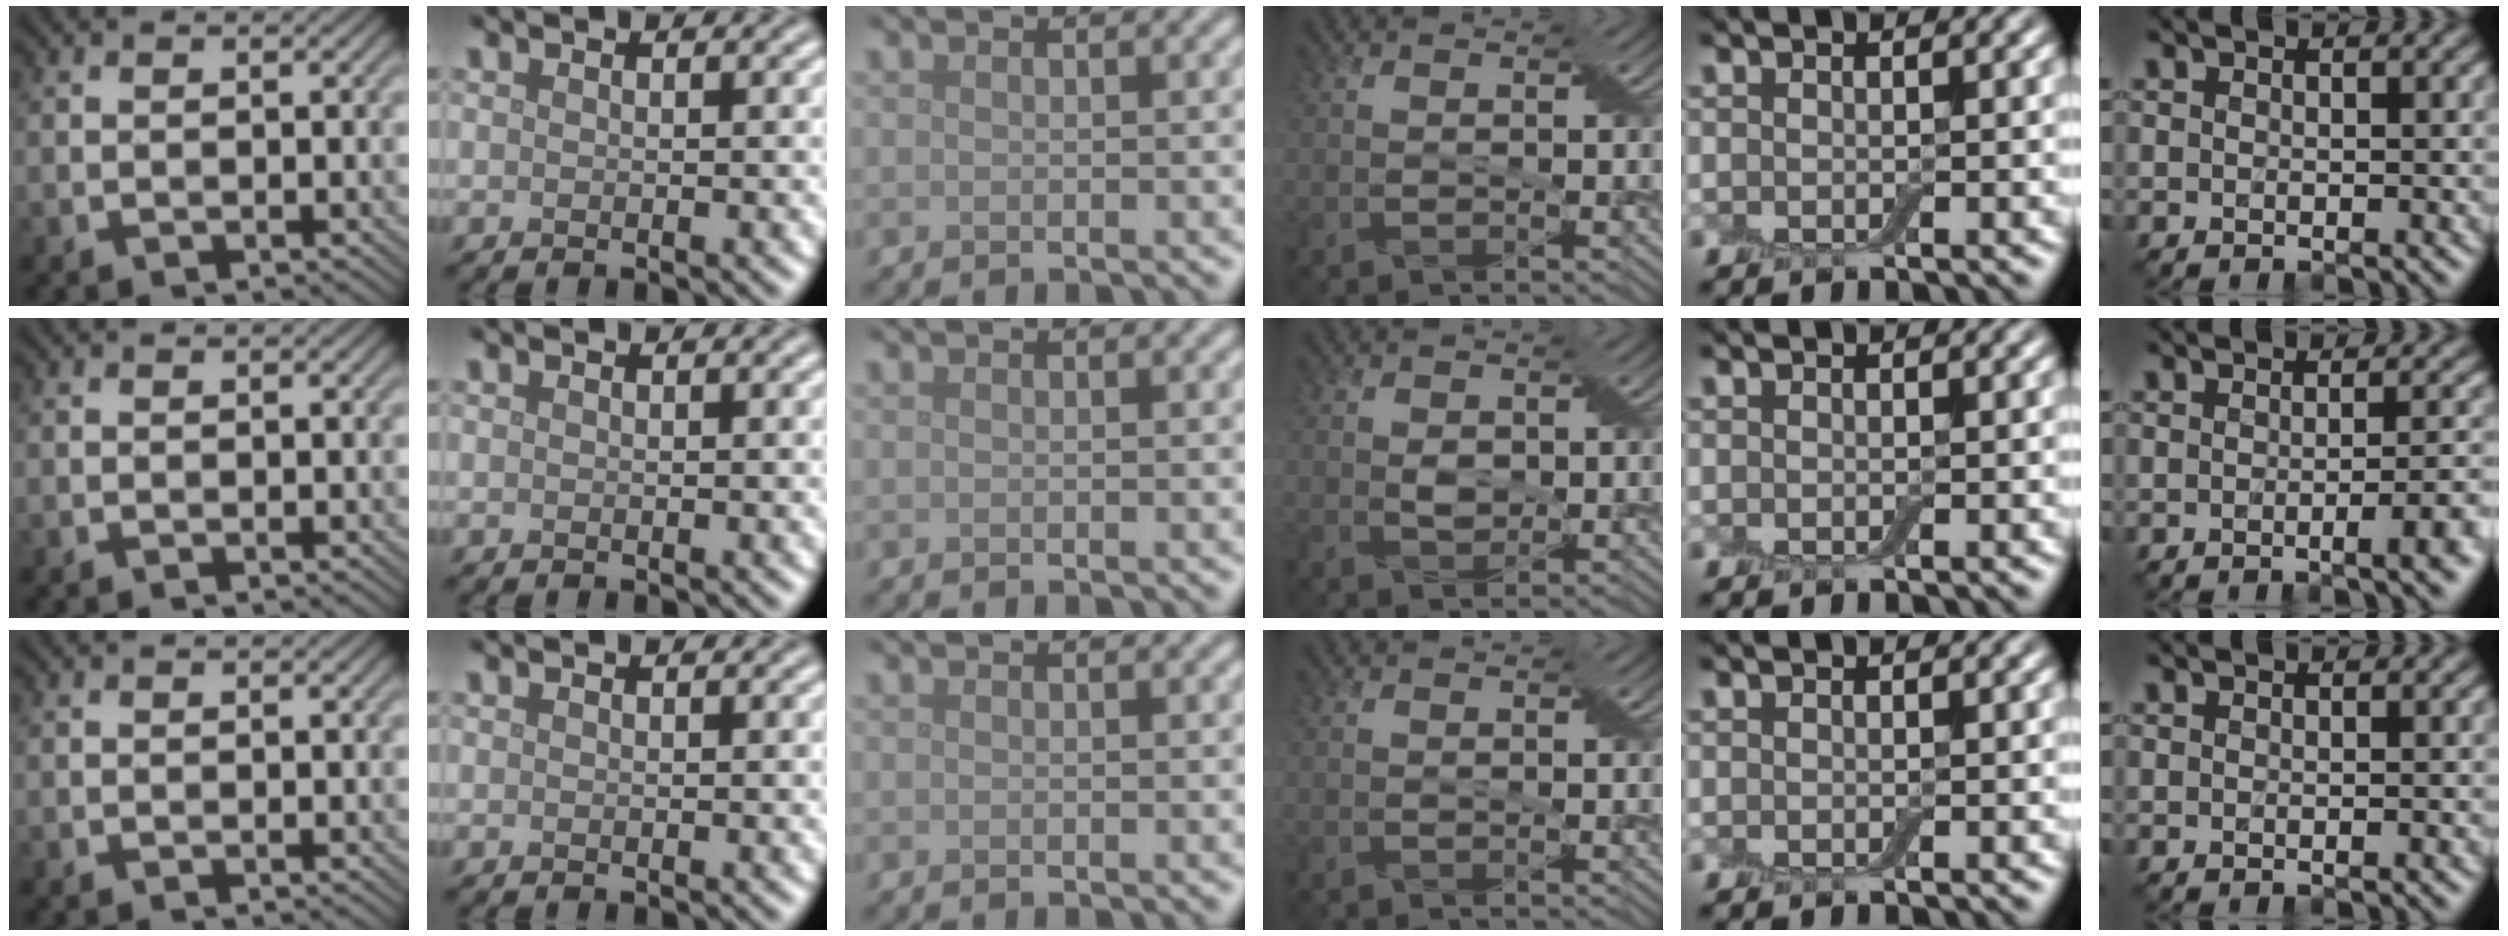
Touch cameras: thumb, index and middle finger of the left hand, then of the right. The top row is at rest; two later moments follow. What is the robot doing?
{"motion": "extract", "object": "backpack"}